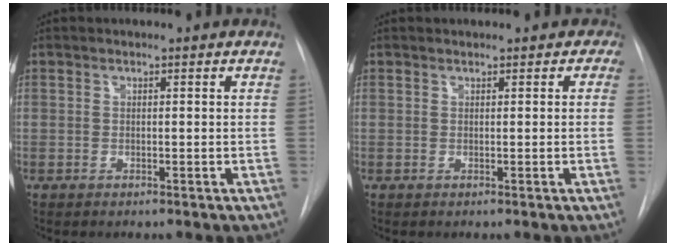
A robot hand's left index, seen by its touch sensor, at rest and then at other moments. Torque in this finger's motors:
{"motor_torque": [0.95, -1.19, -0.10, 0.00]}